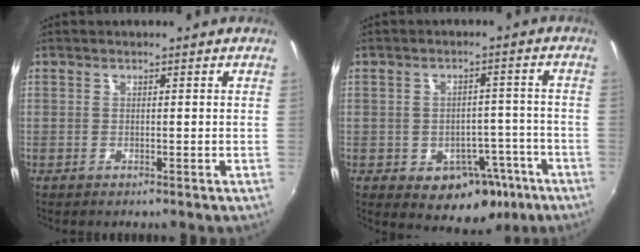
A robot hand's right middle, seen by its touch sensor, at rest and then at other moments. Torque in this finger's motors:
{"motor_torque": [0.74, -0.77, 0.66, 0.21]}